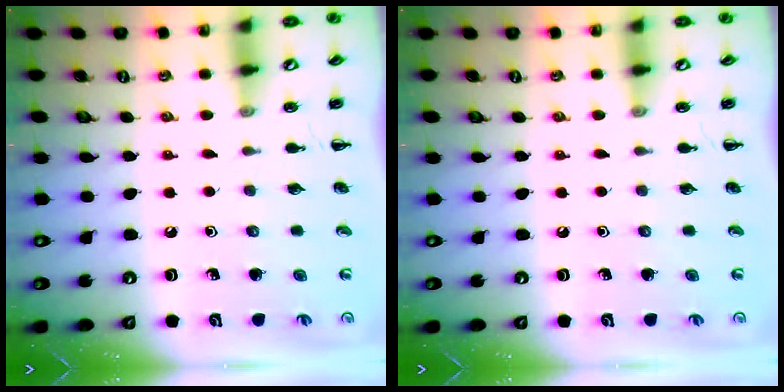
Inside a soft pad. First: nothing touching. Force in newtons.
{"total": 0.0}